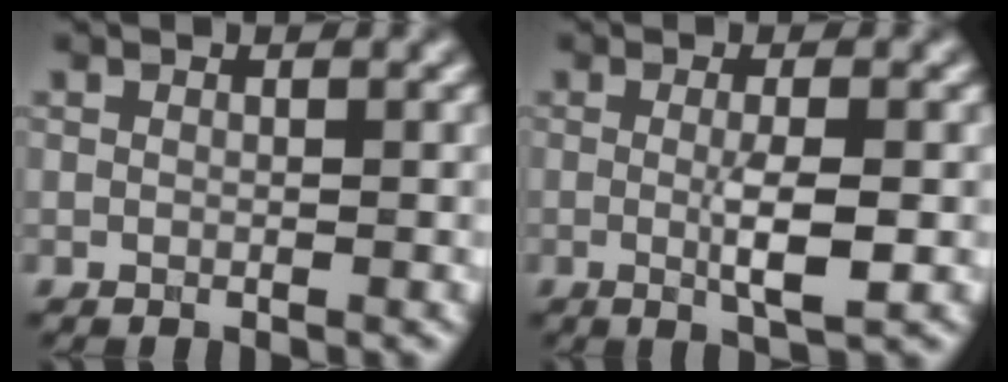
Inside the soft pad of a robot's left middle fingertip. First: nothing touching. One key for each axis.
{"total": 3.3, "fx": -0.3, "fy": 0.5, "fz": 3.3, "tx": -0.061, "ty": -0.008, "tz": -0.003}